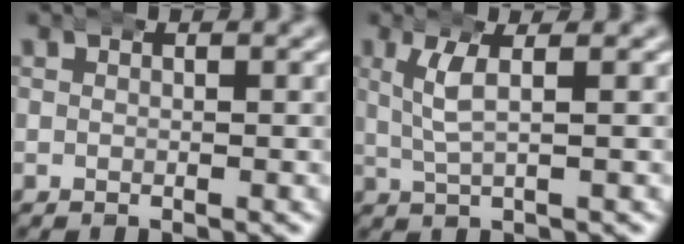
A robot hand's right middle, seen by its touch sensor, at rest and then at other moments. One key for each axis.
{"total": 2.4, "fx": 0.9, "fy": 0.5, "fz": 2.2, "tx": -0.047, "ty": 0.004, "tz": 0.016}